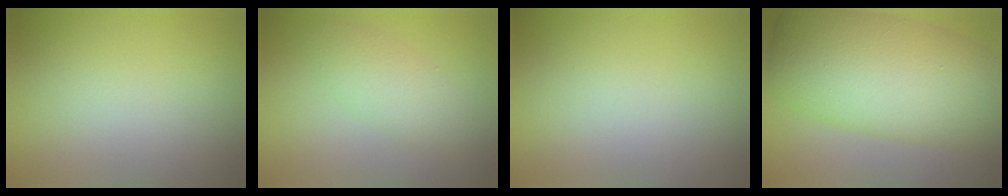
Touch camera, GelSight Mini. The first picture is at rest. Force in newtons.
{"total": 2.8, "press": 2.8, "slide": 0.1}
{"total": 0.0}
{"total": 11.1, "press": 11.1, "slide": 0.2}